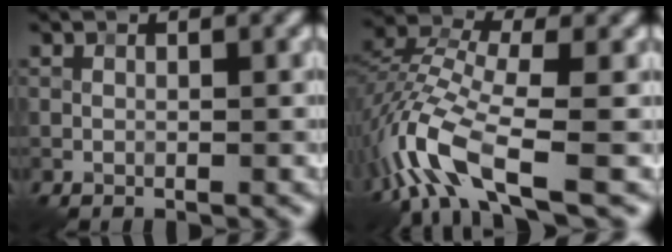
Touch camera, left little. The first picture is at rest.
{"total": 9.1, "force": [-4.6, 3.2, 7.1], "torque": [-0.161, 0.004, -0.102]}